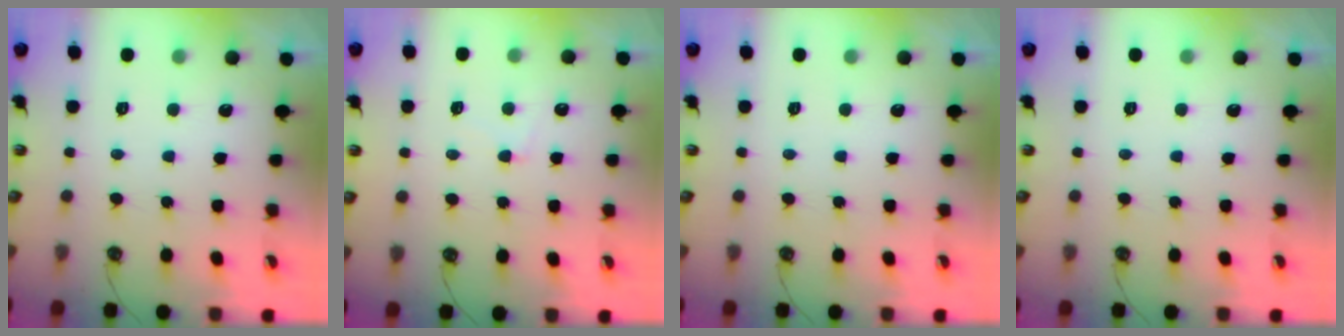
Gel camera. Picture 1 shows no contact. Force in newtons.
{"total": 1.3, "press": 1.2, "slide": 0.6}
{"total": 0.0}
{"total": 0.0}